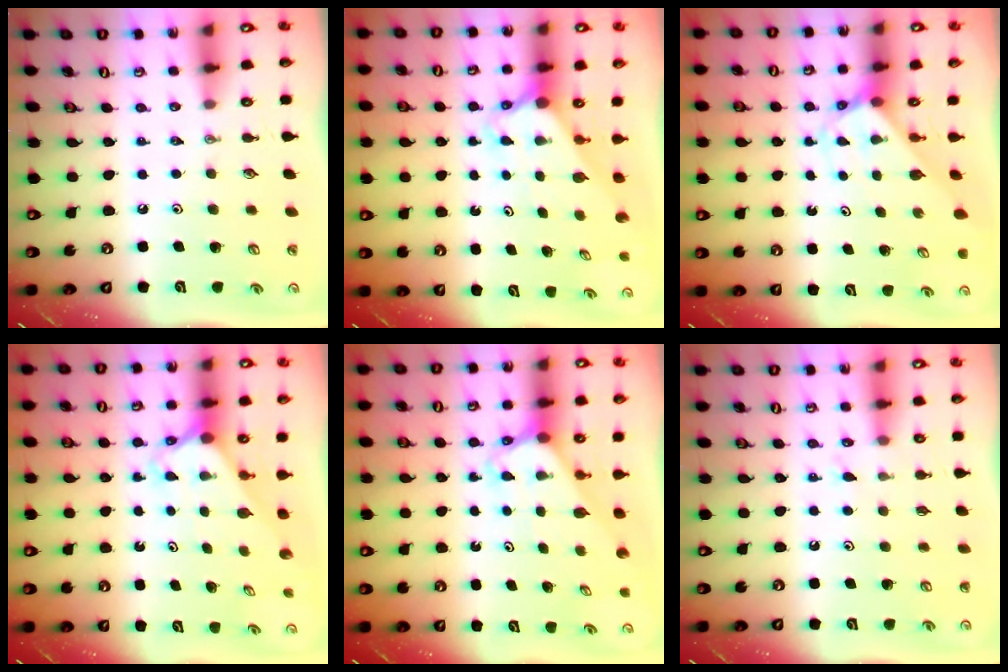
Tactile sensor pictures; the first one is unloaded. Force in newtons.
{"total": 2.7, "press": 2.7, "slide": 0.1}
{"total": 2.6, "press": 2.6, "slide": 0.2}
{"total": 2.3, "press": 2.3, "slide": 0.2}
{"total": 2.7, "press": 2.7, "slide": 0.2}
{"total": 8.5, "press": 8.5, "slide": 0.5}